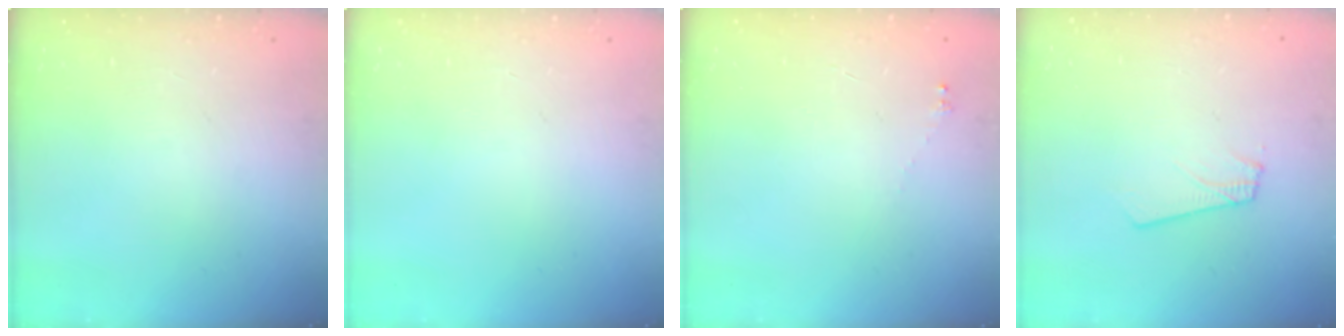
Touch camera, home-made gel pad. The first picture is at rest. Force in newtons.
{"total": 0.0}
{"total": 1.7, "press": 1.6, "slide": 0.2}
{"total": 1.8, "press": 1.8, "slide": 0.1}